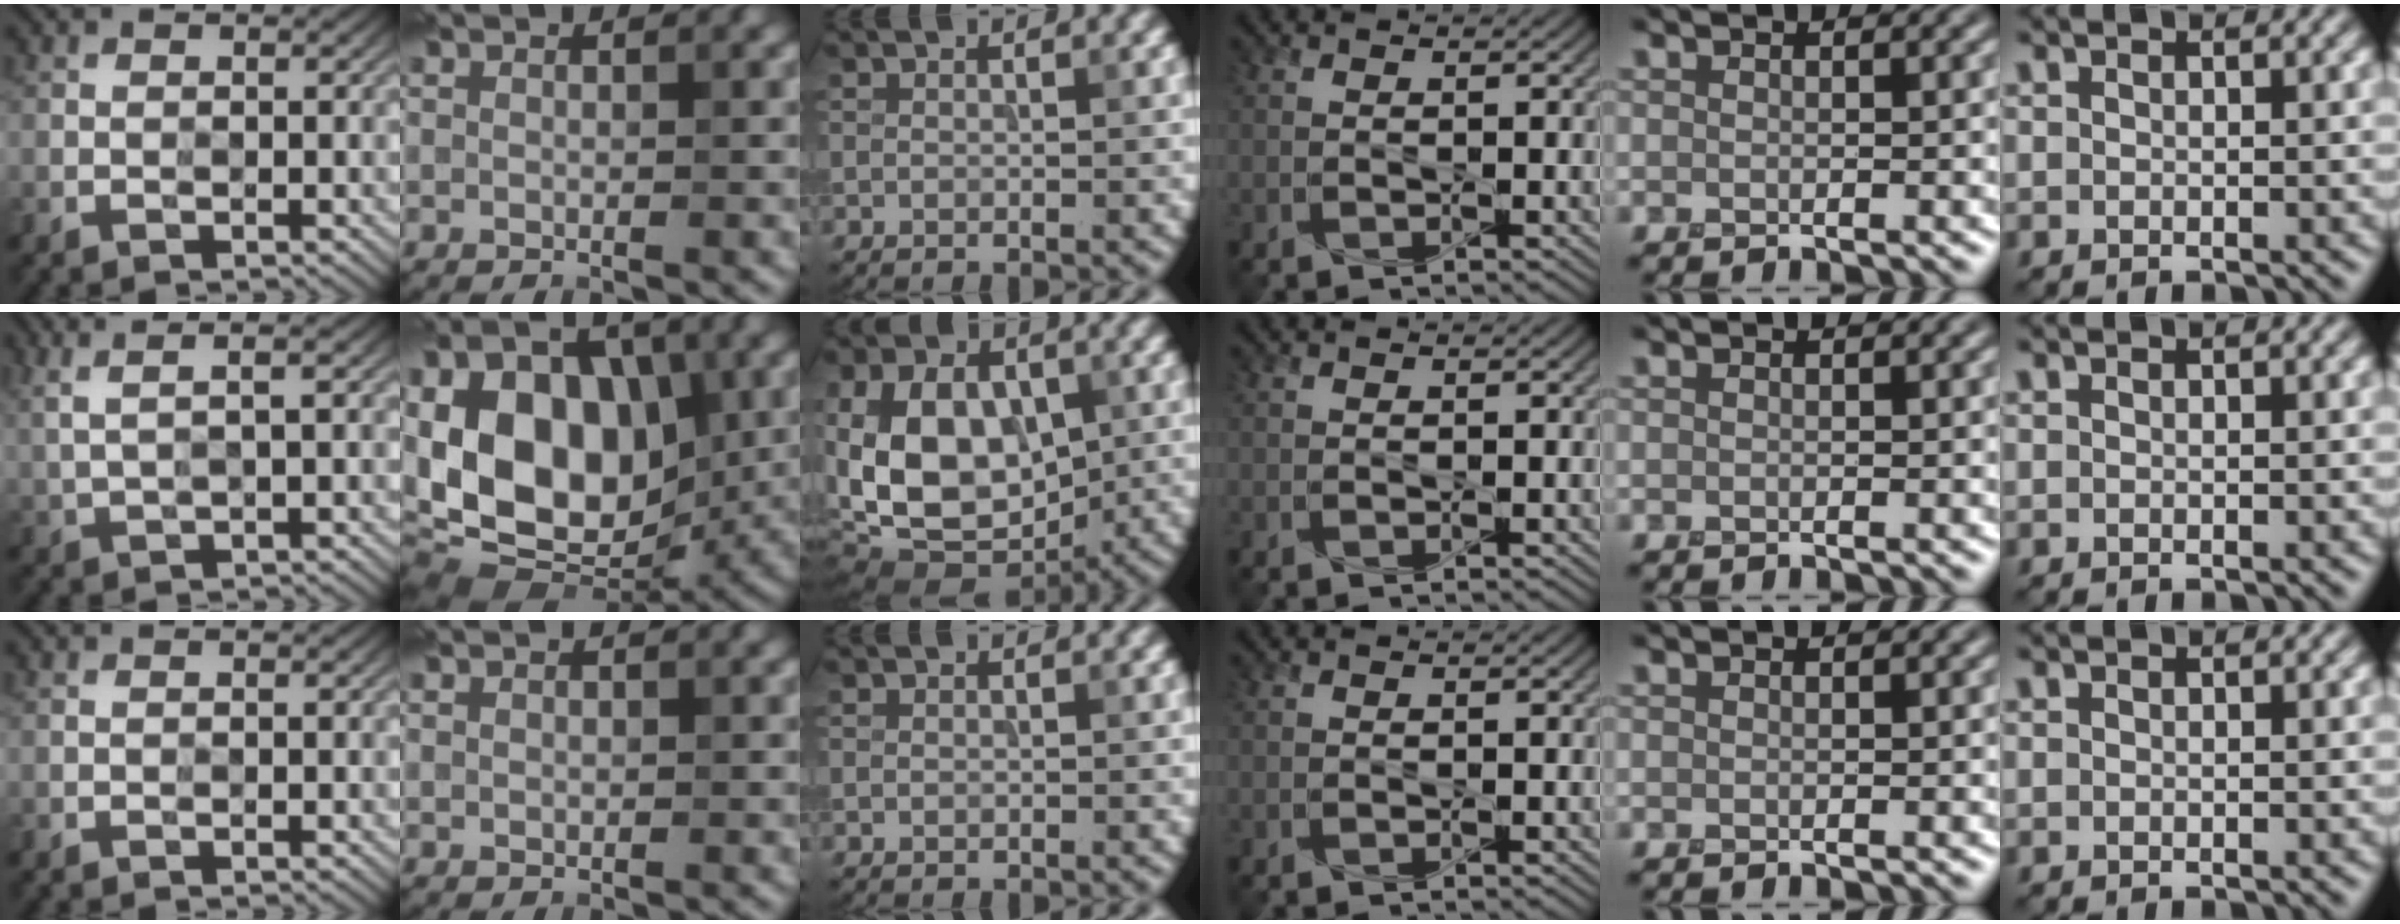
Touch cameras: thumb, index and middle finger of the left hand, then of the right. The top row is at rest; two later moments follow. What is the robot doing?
{"motion": "press", "object": "memory foam"}